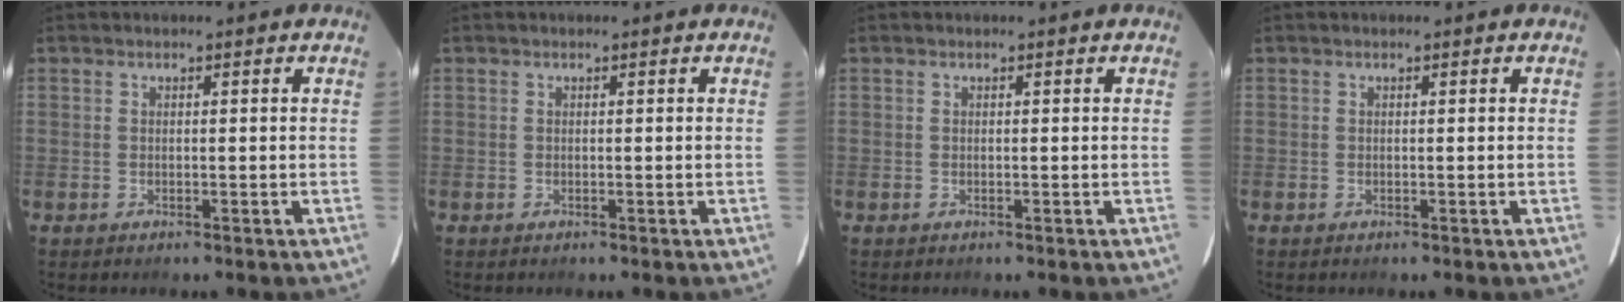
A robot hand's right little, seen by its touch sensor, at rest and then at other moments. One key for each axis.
{"total": 0.0}
{"total": 0.0}
{"total": 0.0}